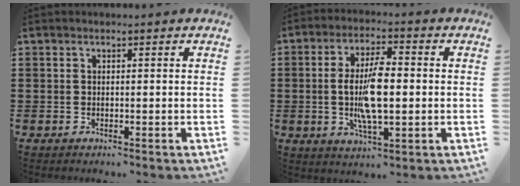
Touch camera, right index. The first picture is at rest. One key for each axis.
{"total": 9.5, "fx": -0.5, "fy": 3.4, "fz": 8.8, "tx": -0.184, "ty": -0.003, "tz": -0.014}